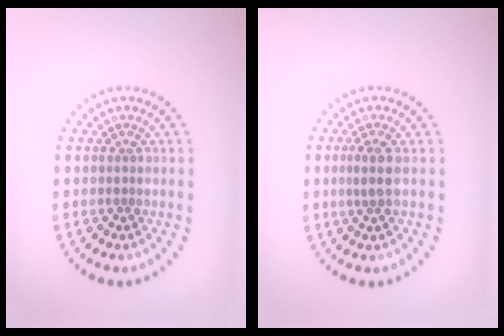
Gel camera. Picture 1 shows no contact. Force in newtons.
{"total": 1.7, "press": 1.5, "slide": 0.8}